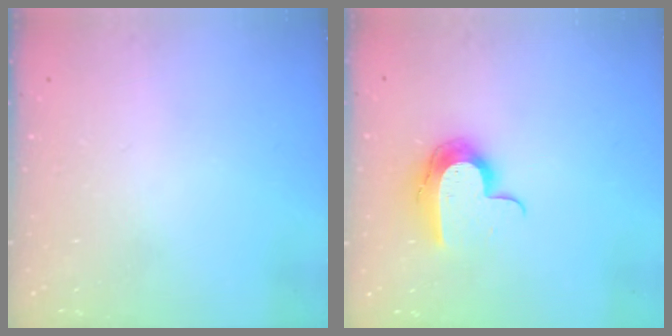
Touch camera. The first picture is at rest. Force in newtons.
{"total": 11.3, "press": 11.2, "slide": 0.7}